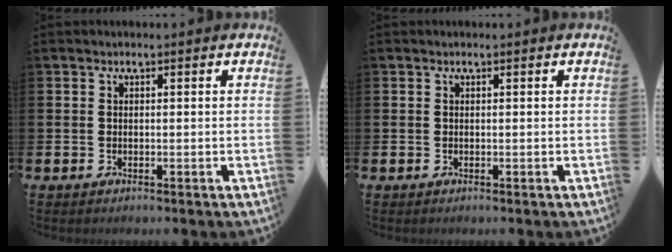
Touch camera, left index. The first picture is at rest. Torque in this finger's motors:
{"motor_torque": [0.13, 0.06, -0.04, -0.01]}